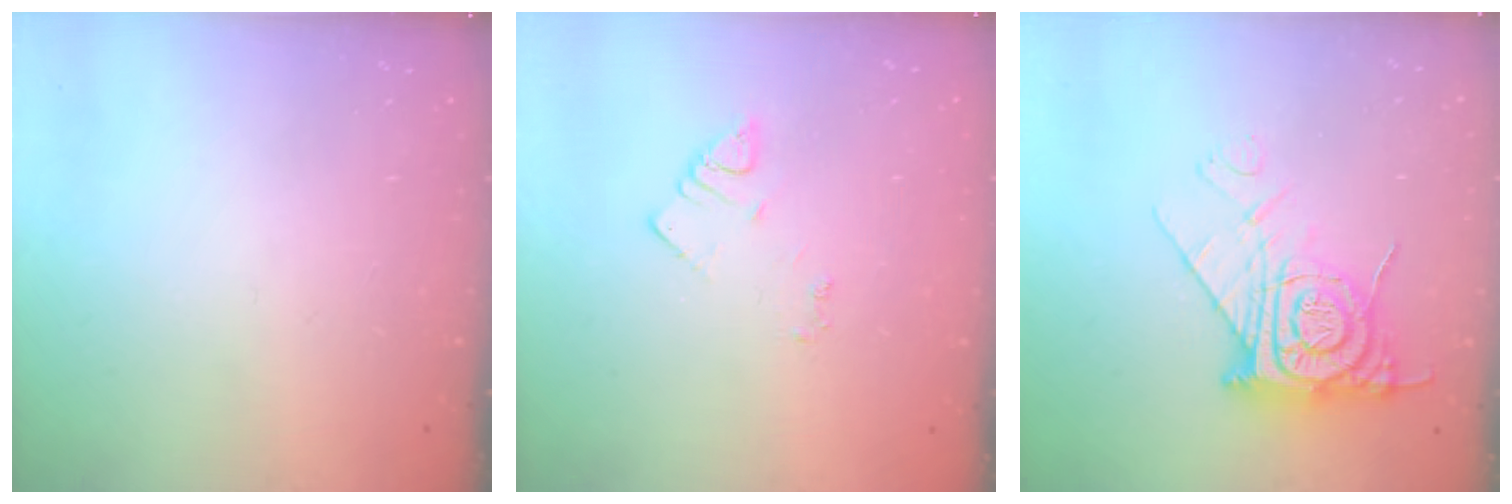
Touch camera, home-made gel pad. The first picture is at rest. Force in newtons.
{"total": 2.9, "press": 2.9, "slide": 0.3}
{"total": 12.8, "press": 12.7, "slide": 1.2}